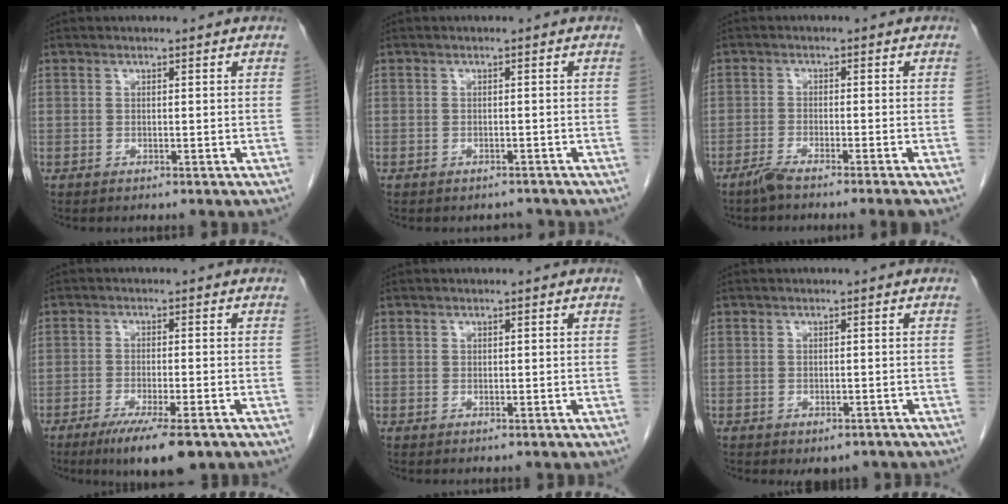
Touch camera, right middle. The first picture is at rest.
{"total": 1.5, "force": [-1.3, 0.7, -0.1], "torque": [0.000, 0.001, -0.018]}
{"total": 4.4, "force": [-3.5, -0.9, 2.4], "torque": [-0.043, -0.006, -0.064]}
{"total": 8.8, "force": [-5.9, 1.2, 6.4], "torque": [-0.097, -0.019, -0.088]}
{"total": 0.0}
{"total": 2.6, "force": [-1.9, 1.5, 1.0], "torque": [-0.004, 0.001, -0.019]}